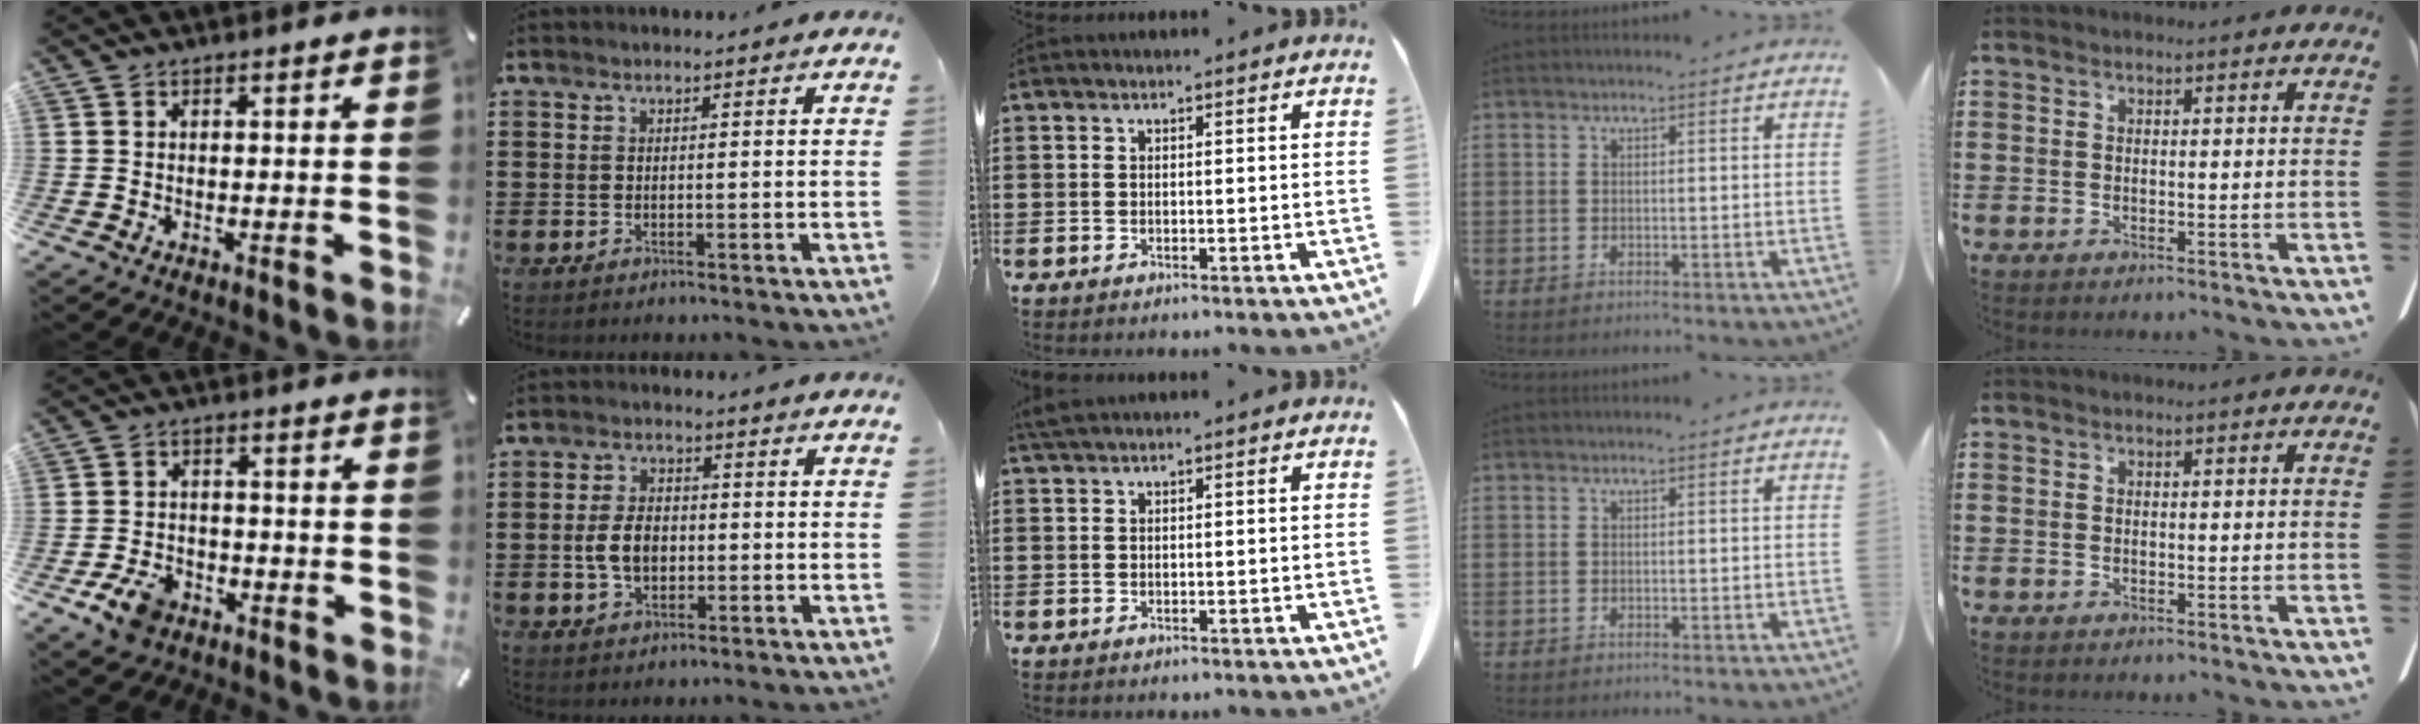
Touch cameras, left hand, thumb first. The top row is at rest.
{"thumb": {"total": 6.8, "force": [-3.8, 4.5, 3.4], "torque": [-0.074, 0.019, -0.072]}, "index": {"total": 5.6, "force": [-0.6, 3.4, 4.3], "torque": [-0.094, -0.001, -0.020]}, "middle": {"total": 1.2, "force": [1.1, 0.0, 0.6], "torque": [-0.016, -0.001, 0.021]}}